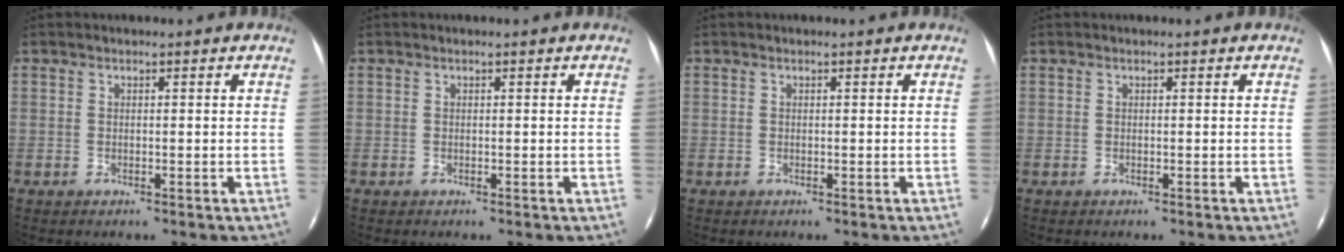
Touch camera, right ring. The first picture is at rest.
{"total": 0.0}
{"total": 0.0}
{"total": 0.0}